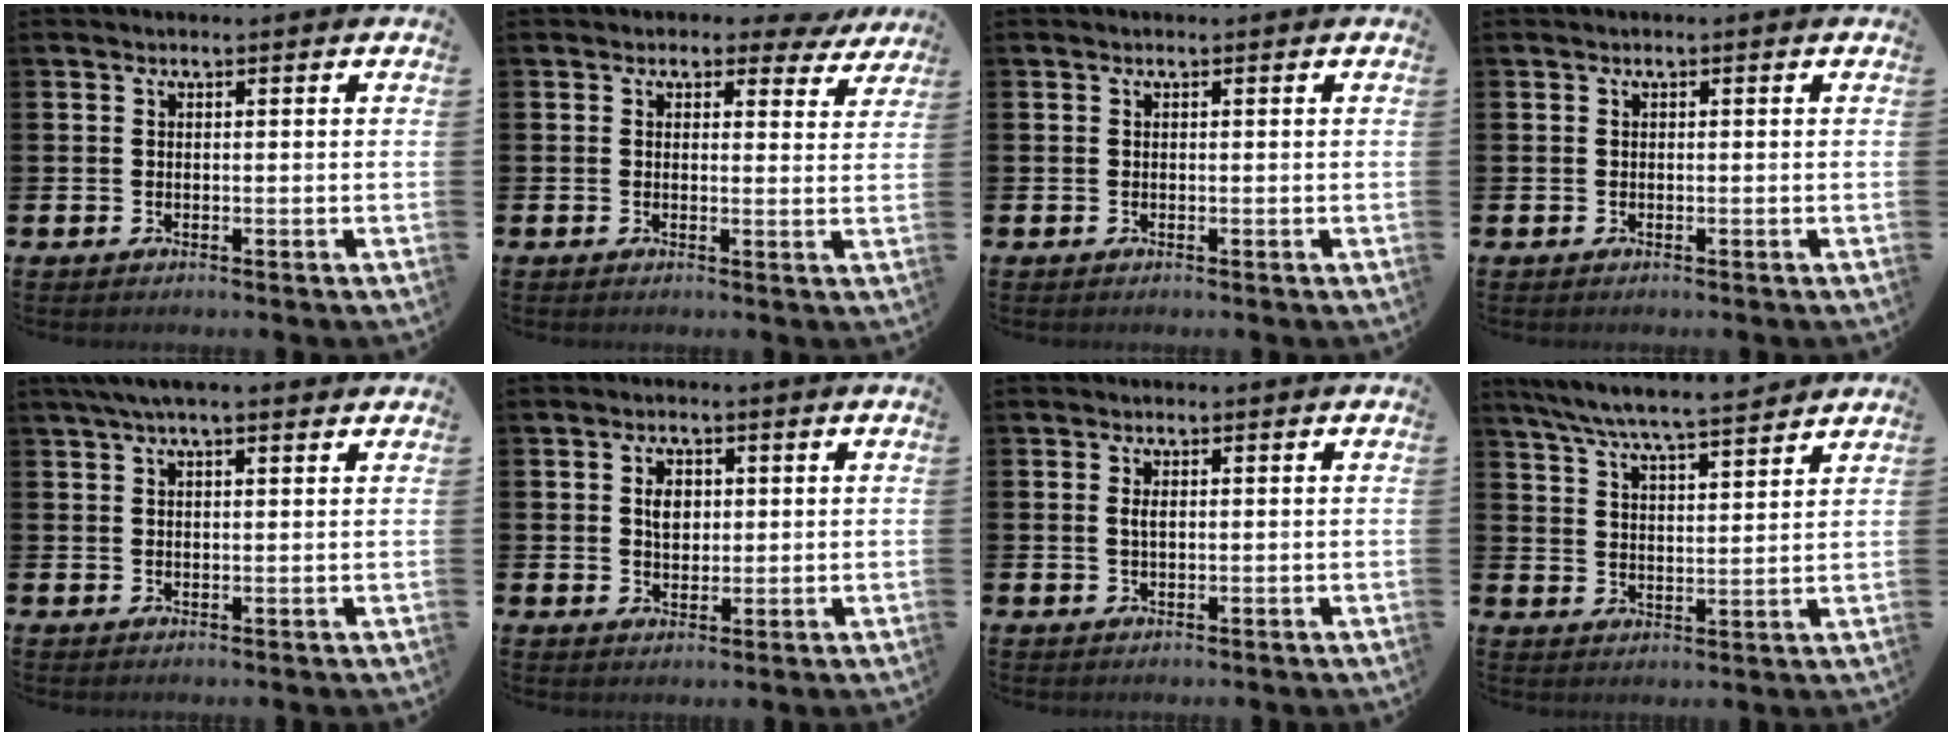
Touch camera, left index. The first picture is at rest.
{"total": 2.6, "force": [2.0, 1.4, 0.9], "torque": [-0.010, -0.008, 0.030]}
{"total": 0.0}
{"total": 0.0}
{"total": 3.8, "force": [2.9, 0.8, 2.4], "torque": [-0.050, 0.001, 0.052]}
{"total": 3.0, "force": [0.8, 2.1, 2.0], "torque": [-0.019, -0.001, 0.007]}
{"total": 1.3, "force": [0.2, 0.5, 1.2], "torque": [-0.015, 0.000, 0.000]}
{"total": 7.2, "force": [6.8, 0.1, 2.3], "torque": [-0.071, -0.041, 0.121]}